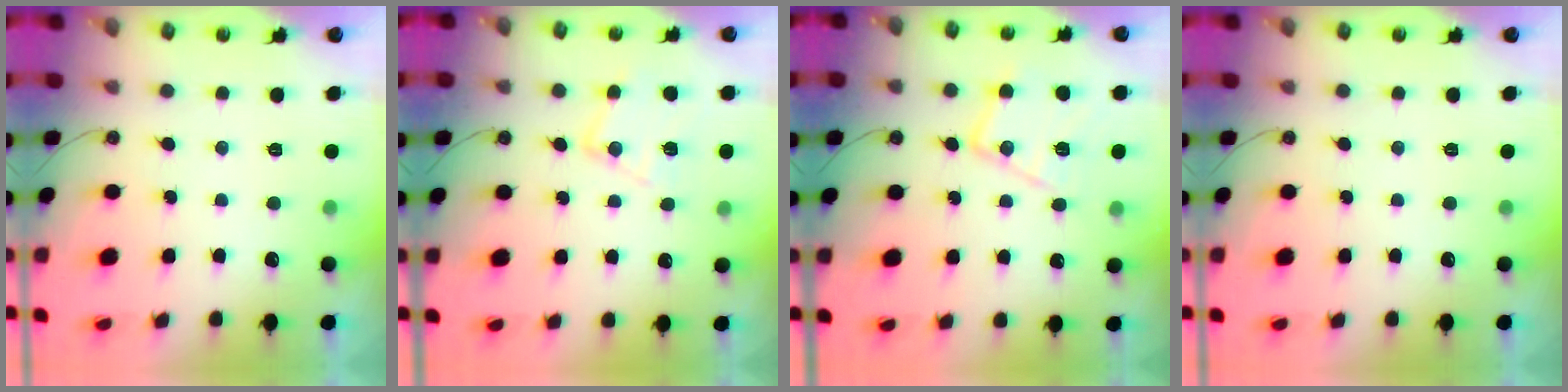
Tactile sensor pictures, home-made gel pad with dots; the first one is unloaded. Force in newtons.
{"total": 12.7, "press": 12.6, "slide": 0.9}
{"total": 15.4, "press": 15.3, "slide": 0.9}
{"total": 0.0}